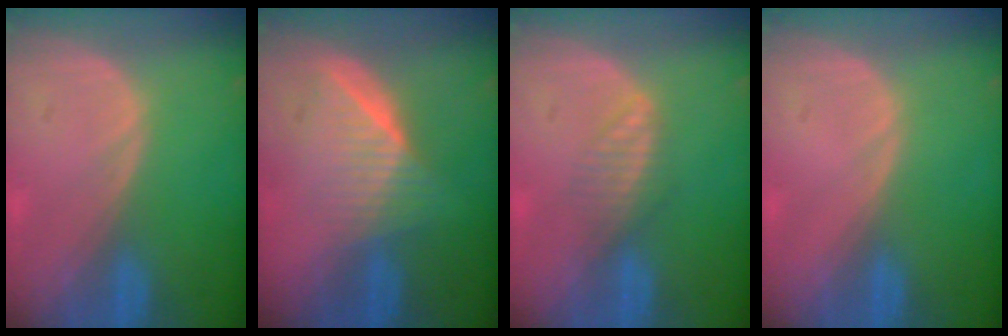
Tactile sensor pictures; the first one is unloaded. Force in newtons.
{"total": 6.5, "press": 5.8, "slide": 2.8}
{"total": 2.7, "press": 2.7, "slide": 0.2}
{"total": 0.0}